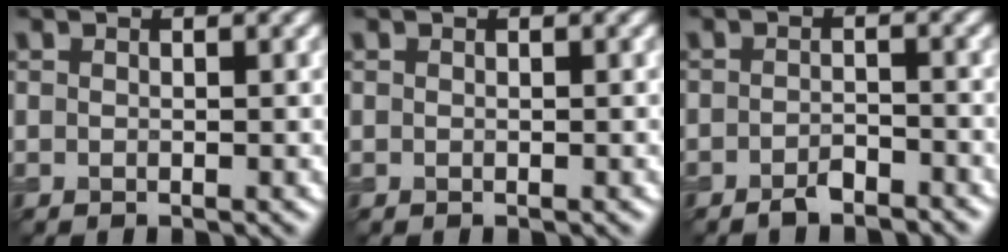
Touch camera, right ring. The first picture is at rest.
{"total": 0.0}
{"total": 2.0, "force": [-1.7, 0.6, 0.9], "torque": [-0.015, 0.003, -0.032]}